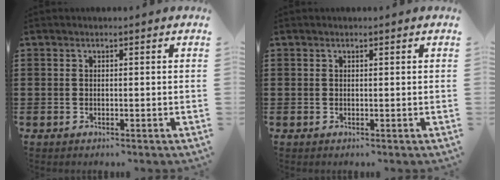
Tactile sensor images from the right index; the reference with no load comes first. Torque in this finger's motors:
{"motor_torque": [-0.35, 0.04, 0.01, -0.01]}